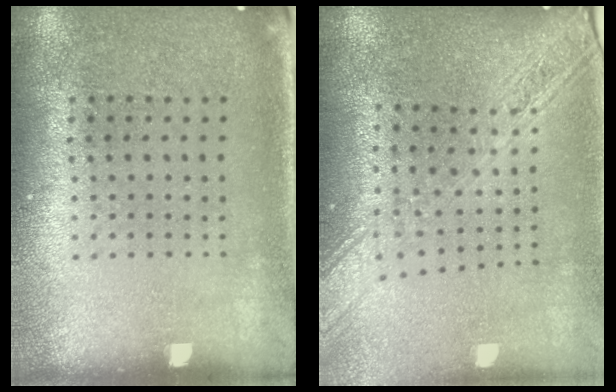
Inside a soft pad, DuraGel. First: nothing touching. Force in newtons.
{"total": 2.3, "press": 1.9, "slide": 1.3}